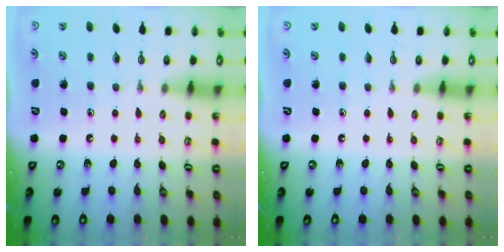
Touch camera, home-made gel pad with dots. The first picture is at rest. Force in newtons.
{"total": 0.0}